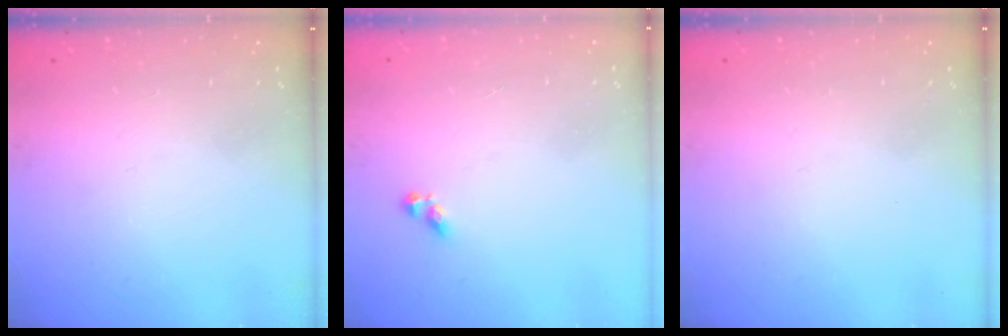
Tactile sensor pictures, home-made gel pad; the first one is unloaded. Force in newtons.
{"total": 3.0, "press": 3.0, "slide": 0.3}
{"total": 0.0}